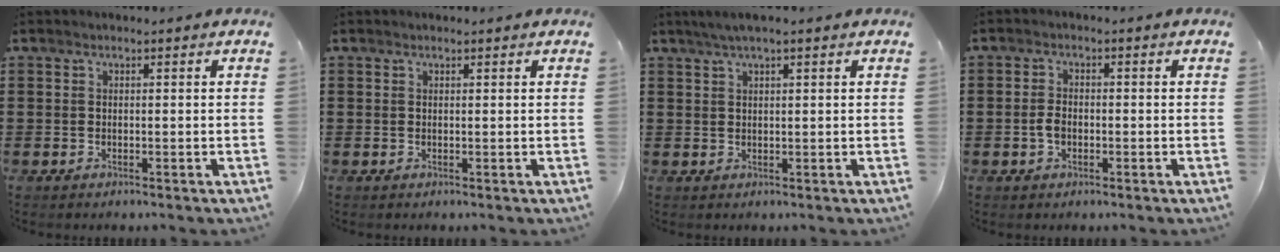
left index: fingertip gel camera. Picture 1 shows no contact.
{"total": 0.0}
{"total": 2.2, "force": [1.4, 0.0, 1.7], "torque": [-0.032, 0.003, 0.024]}
{"total": 2.3, "force": [-0.6, 1.5, 1.7], "torque": [-0.041, 0.000, -0.015]}